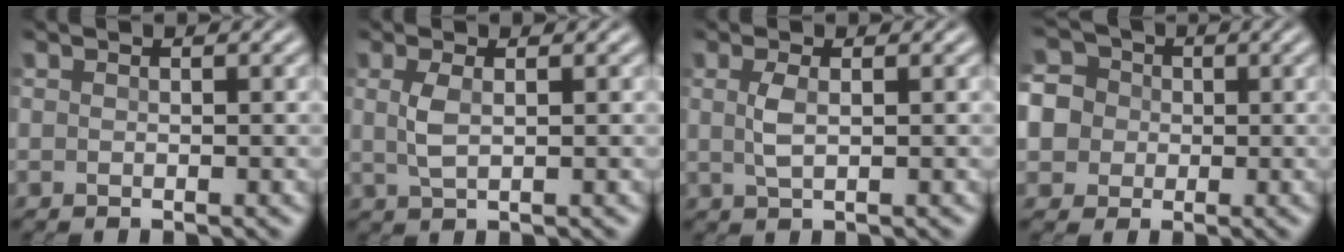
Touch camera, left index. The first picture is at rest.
{"total": 2.0, "force": [0.2, 0.7, 1.9], "torque": [-0.045, 0.001, 0.006]}
{"total": 1.9, "force": [0.1, 0.5, 1.8], "torque": [-0.042, 0.001, 0.004]}
{"total": 7.7, "force": [-0.4, 7.3, 2.5], "torque": [-0.078, 0.021, -0.032]}